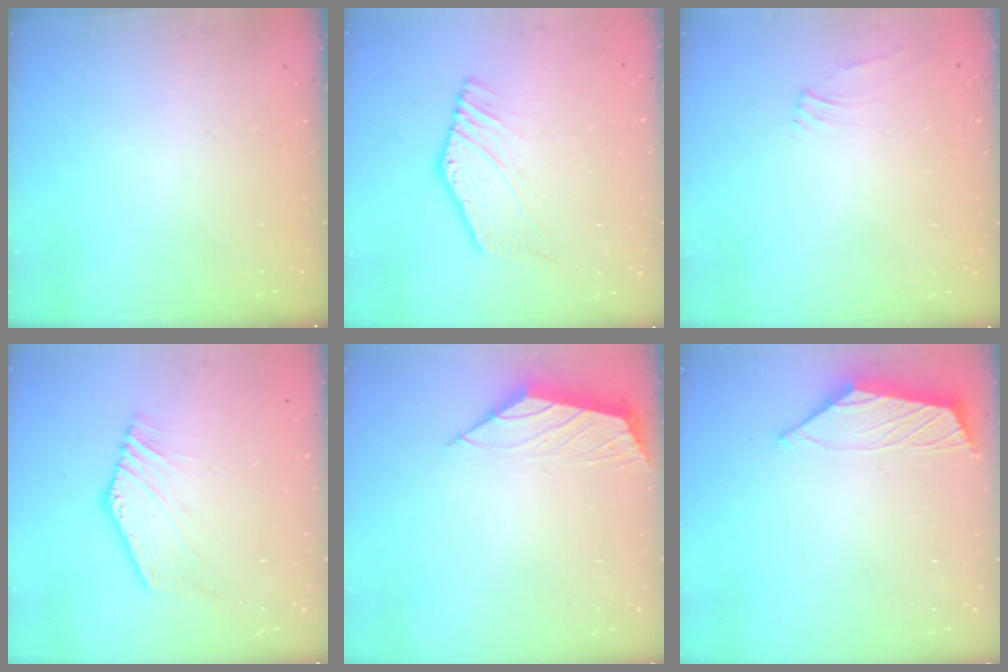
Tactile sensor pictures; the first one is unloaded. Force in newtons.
{"total": 1.0, "press": 0.4, "slide": 0.9}
{"total": 0.6, "press": 0.5, "slide": 0.4}
{"total": 1.1, "press": 1.1, "slide": 0.1}
{"total": 2.2, "press": 2.2, "slide": 0.5}
{"total": 2.3, "press": 2.3, "slide": 0.5}